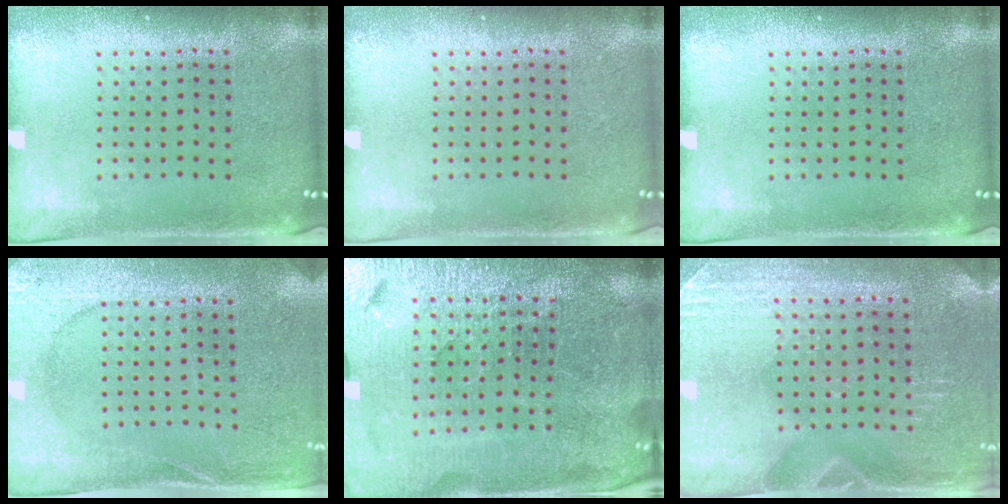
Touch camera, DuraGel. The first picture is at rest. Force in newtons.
{"total": 0.0}
{"total": 0.0}
{"total": 2.6, "press": 2.5, "slide": 0.4}
{"total": 5.2, "press": 4.9, "slide": 1.7}
{"total": 3.0, "press": 2.9, "slide": 0.7}